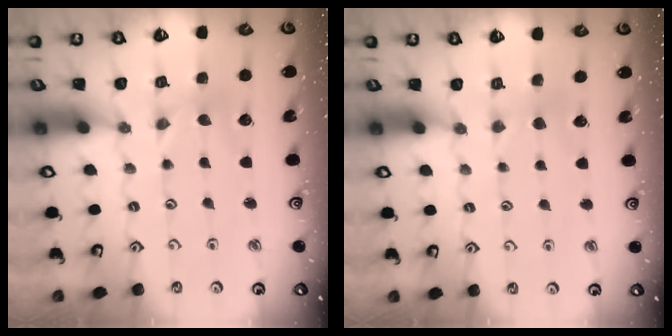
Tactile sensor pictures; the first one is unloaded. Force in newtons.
{"total": 1.9, "press": 1.9, "slide": 0.3}